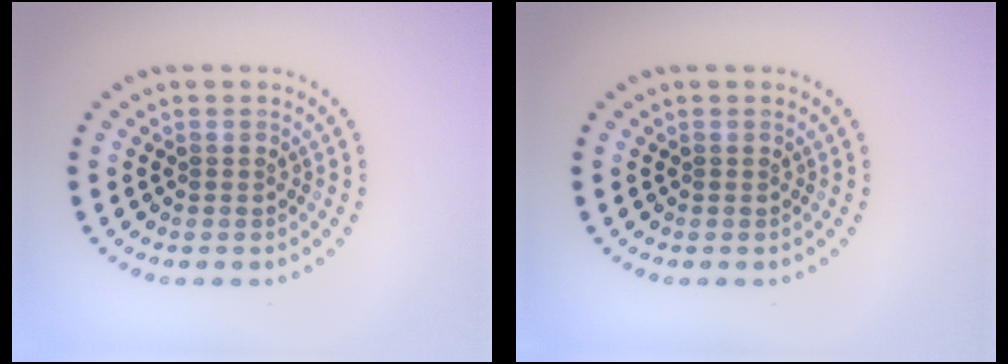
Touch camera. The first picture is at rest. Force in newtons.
{"total": 0.0}